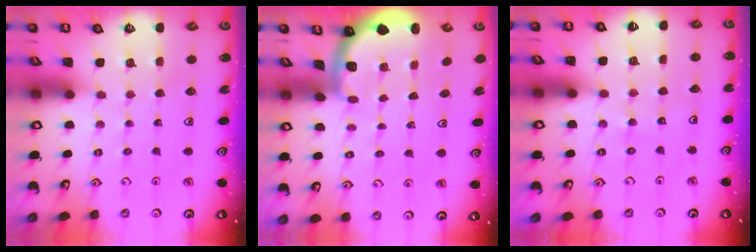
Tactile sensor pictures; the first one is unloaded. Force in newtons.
{"total": 1.4, "press": 1.4, "slide": 0.1}
{"total": 6.6, "press": 6.5, "slide": 0.7}